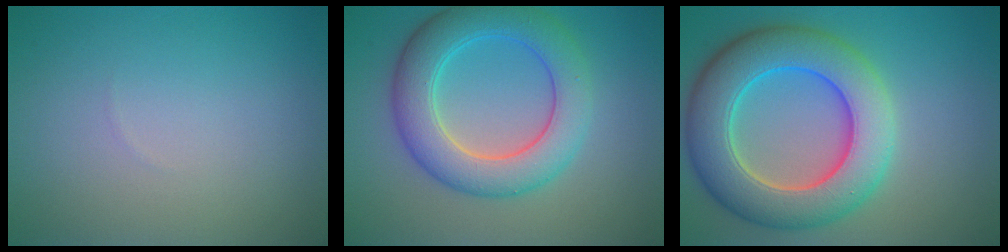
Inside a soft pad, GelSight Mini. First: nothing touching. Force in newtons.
{"total": 7.0, "press": 6.9, "slide": 0.3}
{"total": 9.7, "press": 9.7, "slide": 0.2}